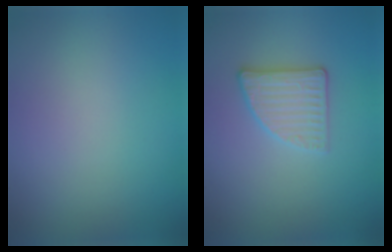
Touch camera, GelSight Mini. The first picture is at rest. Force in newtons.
{"total": 2.8, "press": 2.7, "slide": 0.8}